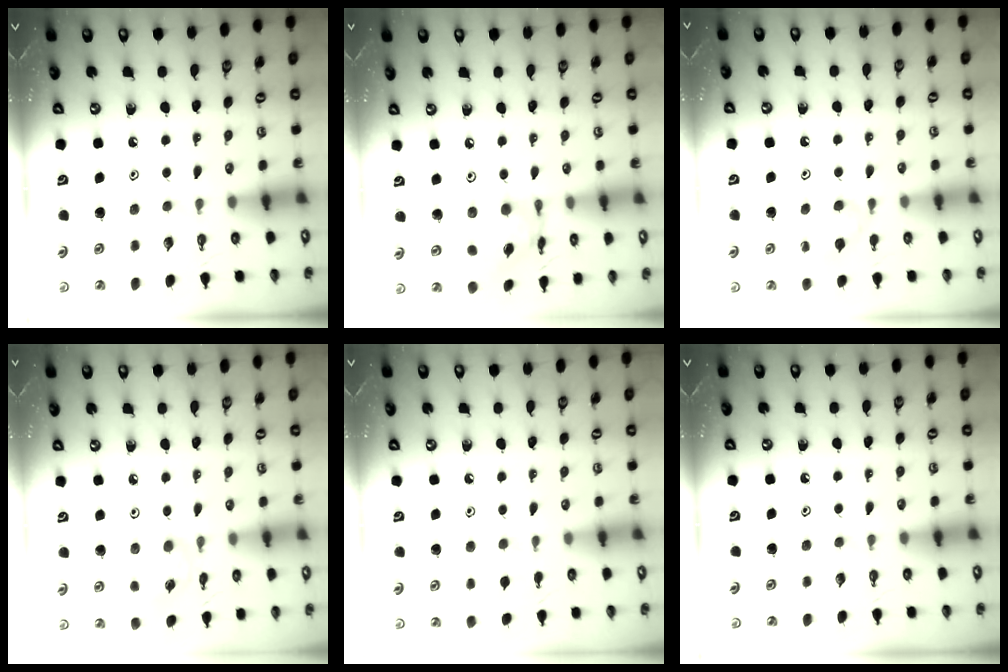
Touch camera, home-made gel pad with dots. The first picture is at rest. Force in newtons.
{"total": 10.3, "press": 10.3, "slide": 0.8}
{"total": 5.7, "press": 5.7, "slide": 0.9}
{"total": 4.4, "press": 4.3, "slide": 0.3}
{"total": 2.9, "press": 2.8, "slide": 0.6}
{"total": 0.0}